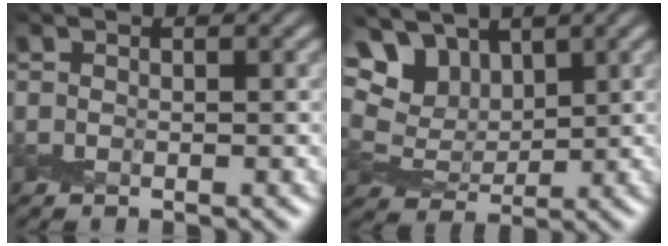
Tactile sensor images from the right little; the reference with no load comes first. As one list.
[{"total": 9.5, "force": [5.6, 5.5, 5.3], "torque": [-0.121, 0.019, 0.086]}]